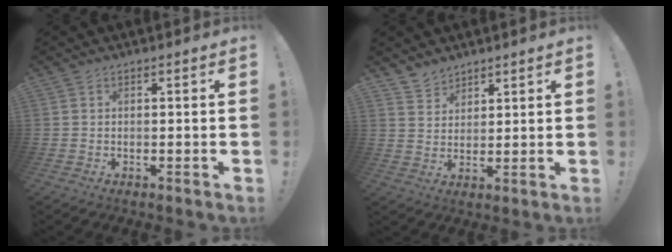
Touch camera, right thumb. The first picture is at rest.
{"total": 4.9, "force": [4.2, 2.6, 0.2], "torque": [-0.003, -0.034, 0.081]}